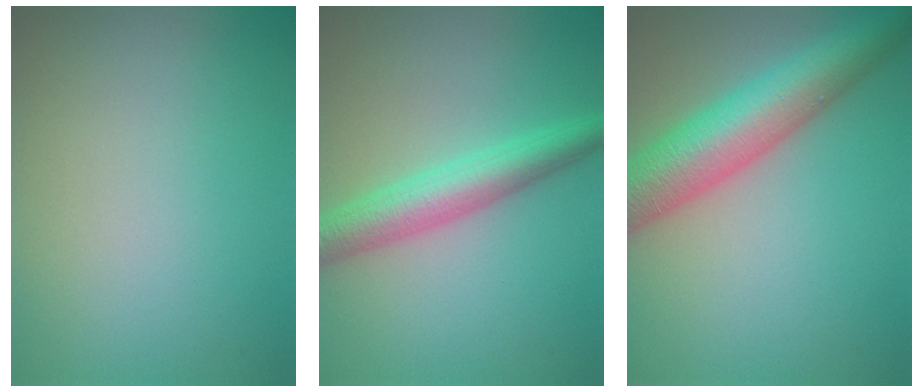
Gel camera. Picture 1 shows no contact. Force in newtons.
{"total": 4.6, "press": 4.6, "slide": 0.0}
{"total": 8.5, "press": 8.5, "slide": 0.2}